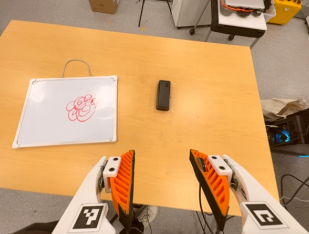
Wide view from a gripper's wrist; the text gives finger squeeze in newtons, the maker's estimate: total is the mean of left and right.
{"total": 0.0}